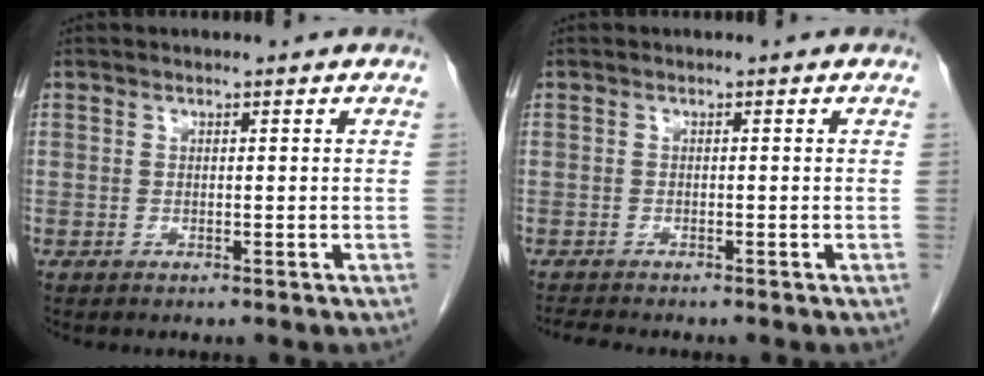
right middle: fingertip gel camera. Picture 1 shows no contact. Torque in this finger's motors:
{"motor_torque": [0.11, -0.06, -0.02, -0.01]}